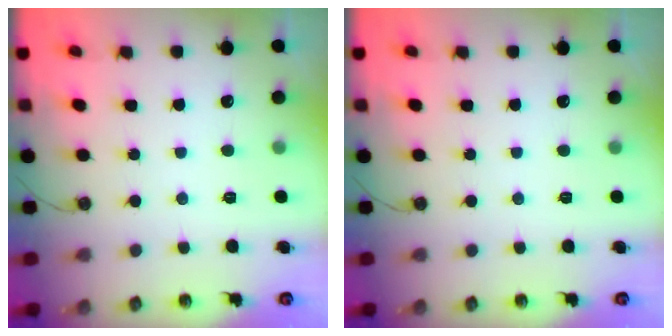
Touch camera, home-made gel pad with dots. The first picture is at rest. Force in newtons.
{"total": 0.0}